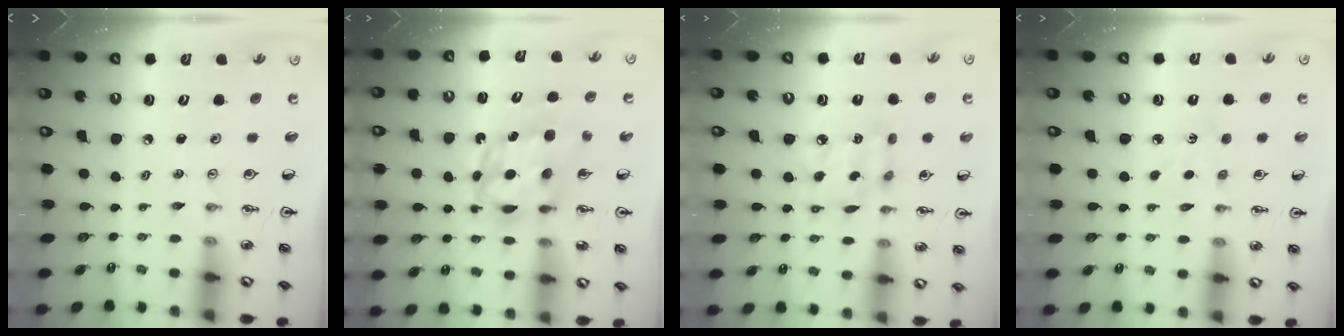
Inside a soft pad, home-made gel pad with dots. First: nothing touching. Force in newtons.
{"total": 7.1, "press": 7.1, "slide": 0.4}
{"total": 7.8, "press": 7.8, "slide": 0.5}
{"total": 2.9, "press": 2.9, "slide": 0.4}